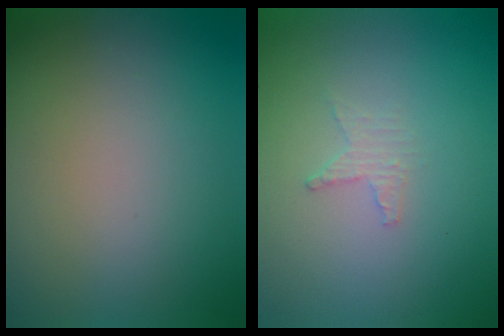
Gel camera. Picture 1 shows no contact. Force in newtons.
{"total": 1.2, "press": 1.2, "slide": 0.4}